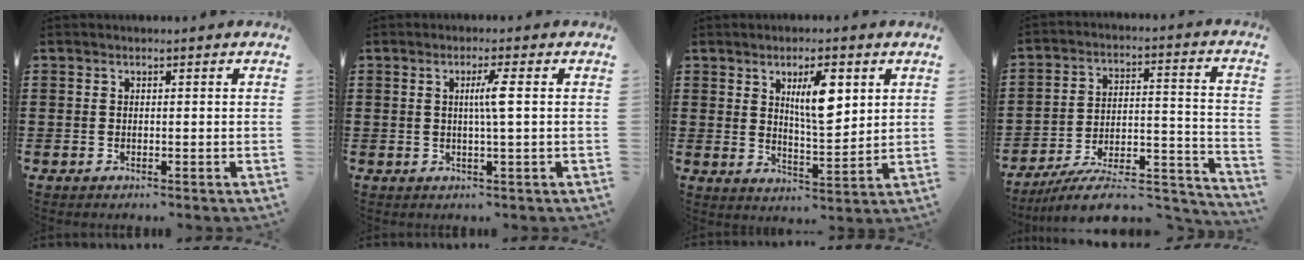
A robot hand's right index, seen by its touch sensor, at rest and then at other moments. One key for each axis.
{"total": 3.3, "fx": 0.5, "fy": -0.3, "fz": 3.3, "tx": -0.062, "ty": -0.003, "tz": 0.002}
{"total": 7.4, "fx": 2.9, "fy": 2.4, "fz": 6.4, "tx": -0.108, "ty": -0.002, "tz": 0.044}
{"total": 10.4, "fx": -8.9, "fy": 2.2, "fz": 4.8, "tx": -0.060, "ty": 0.025, "tz": -0.168}